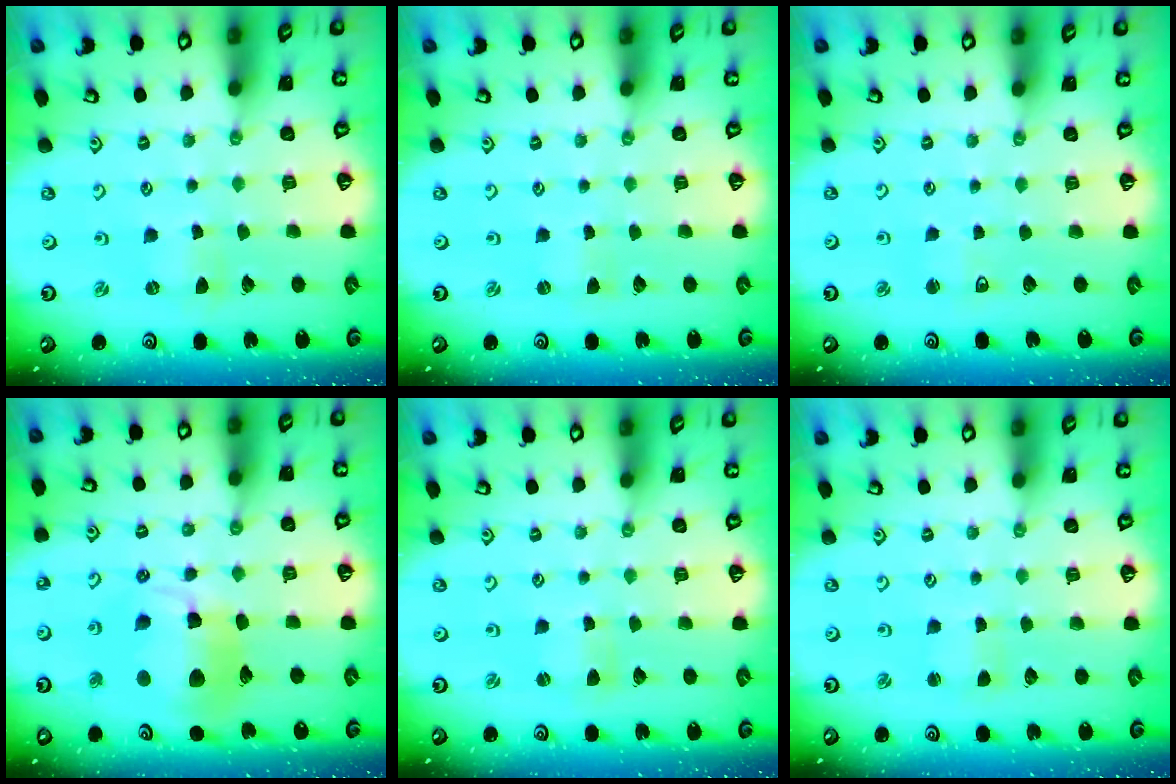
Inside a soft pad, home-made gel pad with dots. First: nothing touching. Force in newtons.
{"total": 0.0}
{"total": 2.8, "press": 2.7, "slide": 0.7}
{"total": 17.6, "press": 17.5, "slide": 2.3}
{"total": 0.7, "press": 0.7, "slide": 0.1}
{"total": 1.8, "press": 1.8, "slide": 0.3}